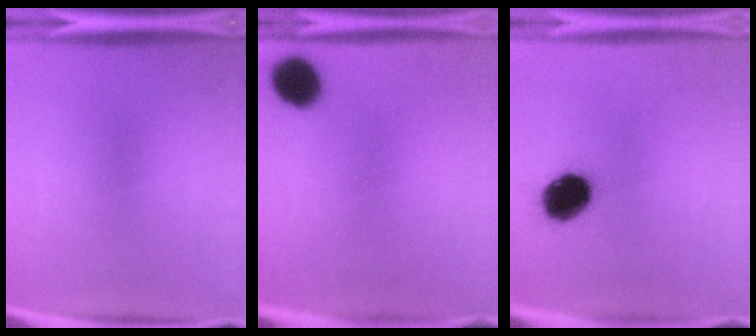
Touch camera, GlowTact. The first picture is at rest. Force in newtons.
{"total": 10.1}
{"total": 11.8}